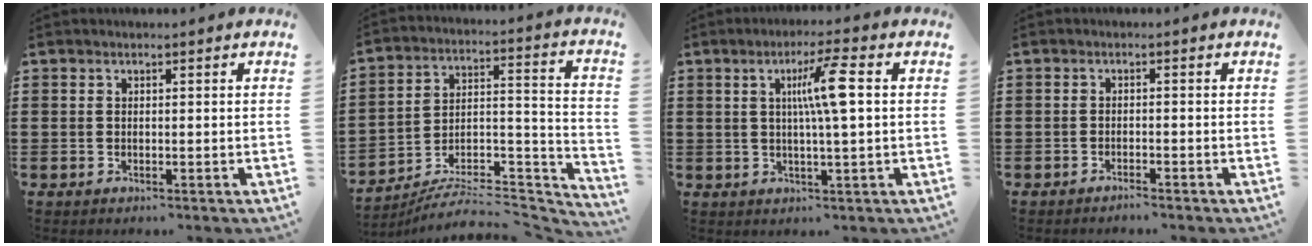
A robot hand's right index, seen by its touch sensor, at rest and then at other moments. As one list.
[{"total": 7.9, "force": [-7.0, 1.9, 3.1], "torque": [-0.036, 0.012, -0.134]}, {"total": 6.8, "force": [1.2, 0.1, 6.6], "torque": [-0.129, 0.001, 0.012]}, {"total": 1.3, "force": [-1.2, -0.1, 0.3], "torque": [-0.007, 0.001, -0.025]}]